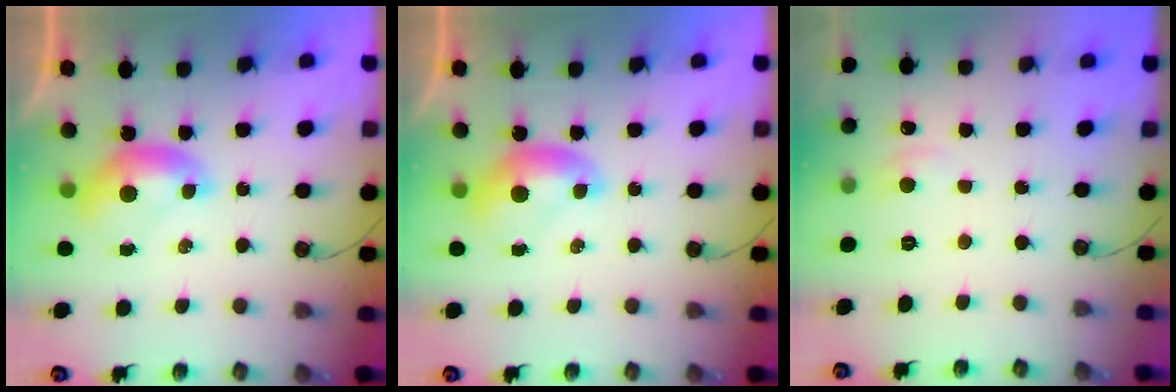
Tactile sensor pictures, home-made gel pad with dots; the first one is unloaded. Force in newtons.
{"total": 0.0}
{"total": 0.6, "press": 0.3, "slide": 0.6}